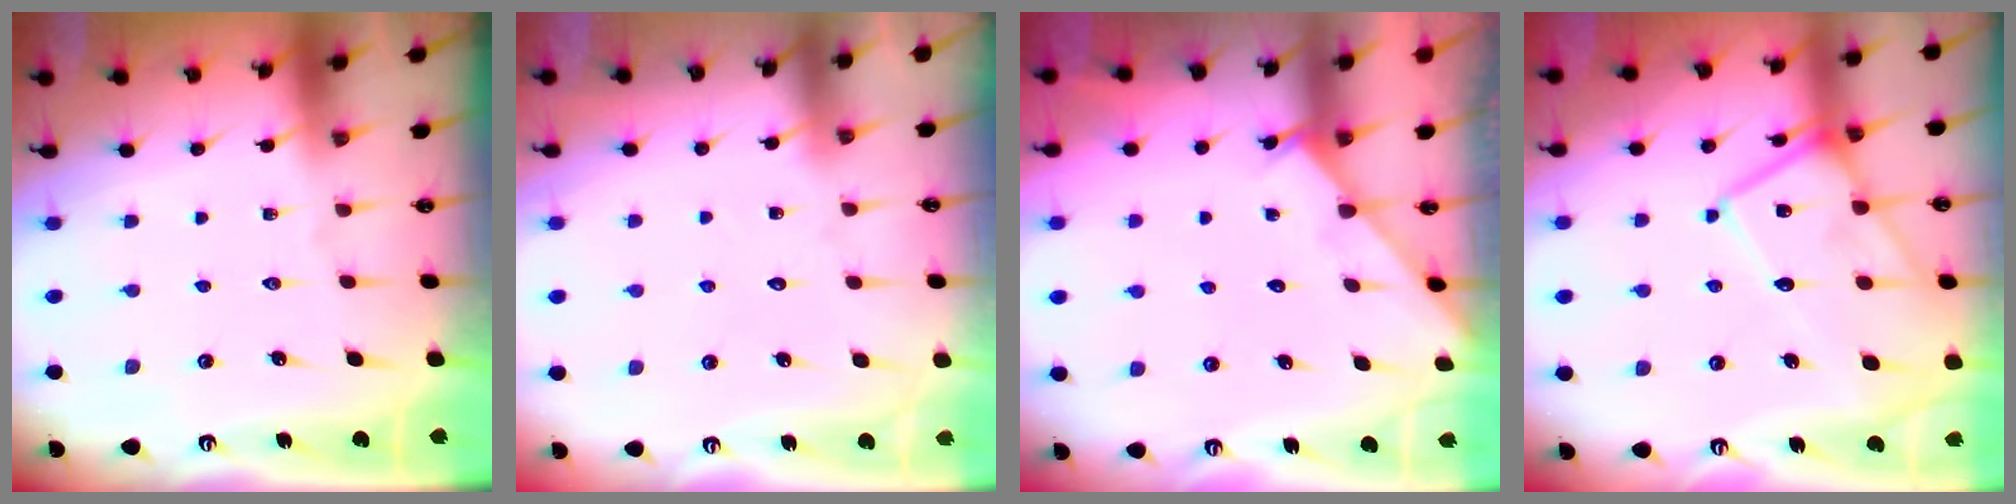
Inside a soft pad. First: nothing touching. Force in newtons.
{"total": 2.9, "press": 2.9, "slide": 0.2}
{"total": 1.3, "press": 1.3, "slide": 0.1}
{"total": 14.0, "press": 14.0, "slide": 1.3}